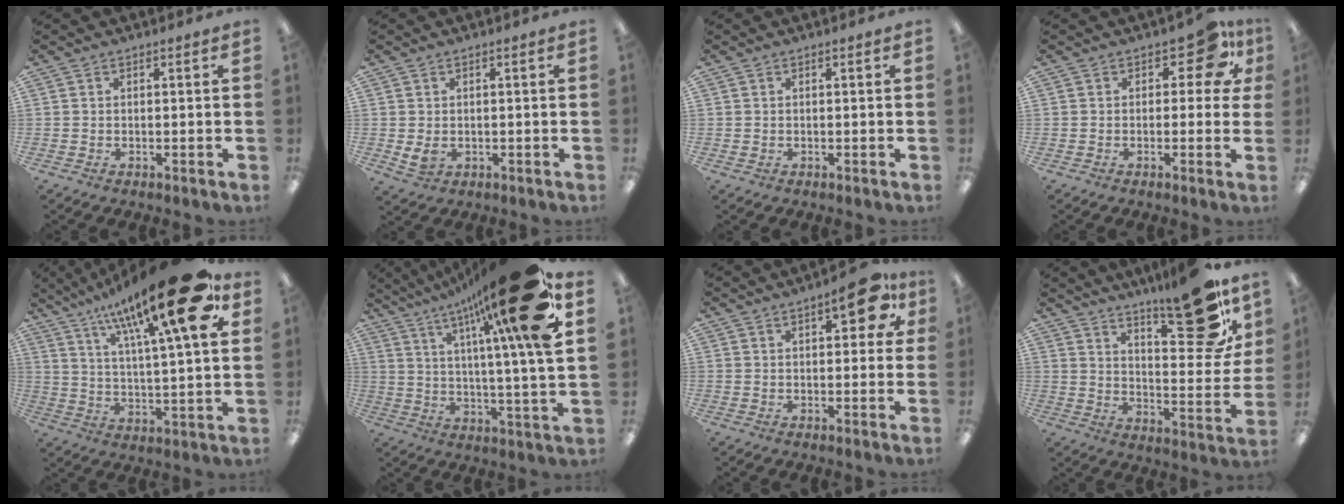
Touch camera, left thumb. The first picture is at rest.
{"total": 3.0, "force": [0.0, 2.2, 2.0], "torque": [-0.035, -0.002, 0.000]}
{"total": 0.0}
{"total": 7.8, "force": [3.7, 3.9, 5.6], "torque": [-0.068, -0.013, 0.060]}
{"total": 25.2, "force": [15.7, 5.8, 18.9], "torque": [-0.293, -0.081, 0.241]}
{"total": 26.8, "force": [14.1, 4.6, 22.3], "torque": [-0.337, -0.074, 0.212]}
{"total": 10.4, "force": [4.4, 4.0, 8.6], "torque": [-0.118, -0.007, 0.070]}
{"total": 21.1, "force": [14.0, 7.3, 14.0], "torque": [-0.179, -0.089, 0.221]}